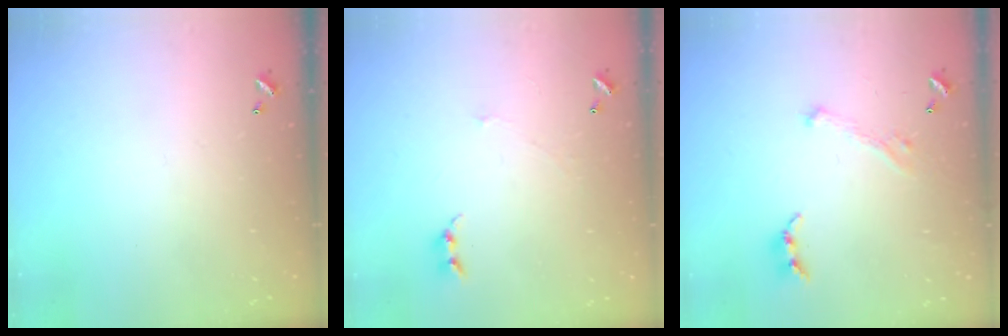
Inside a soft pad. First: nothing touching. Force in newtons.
{"total": 1.3, "press": 1.2, "slide": 0.3}
{"total": 1.8, "press": 1.7, "slide": 0.6}